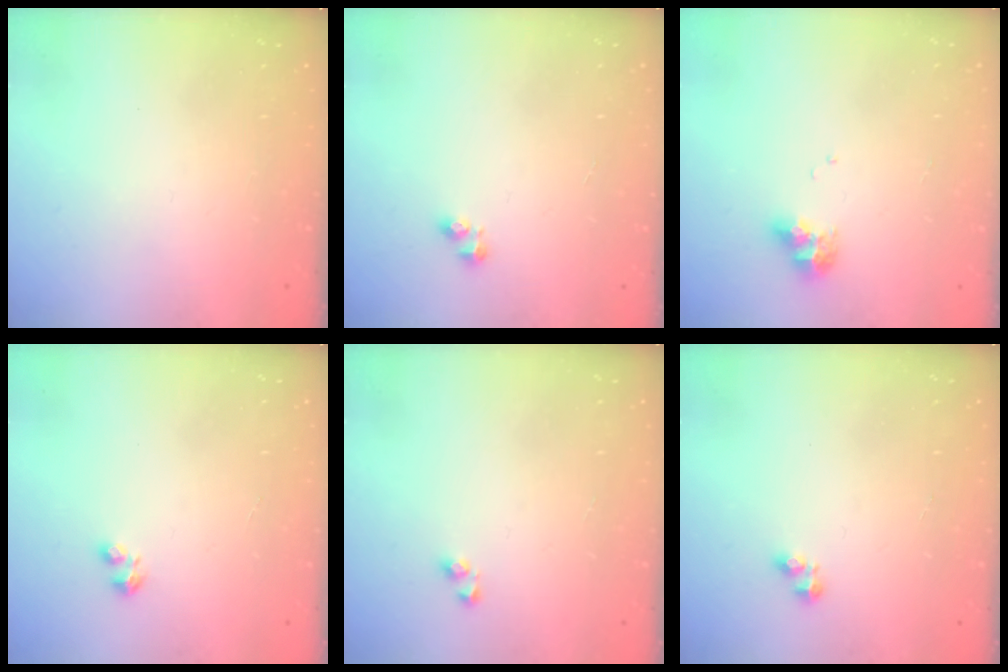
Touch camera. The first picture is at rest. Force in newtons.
{"total": 2.6, "press": 2.6, "slide": 0.4}
{"total": 7.7, "press": 7.7, "slide": 0.6}
{"total": 1.5, "press": 1.5, "slide": 0.3}
{"total": 2.9, "press": 2.9, "slide": 0.2}
{"total": 2.1, "press": 2.1, "slide": 0.3}